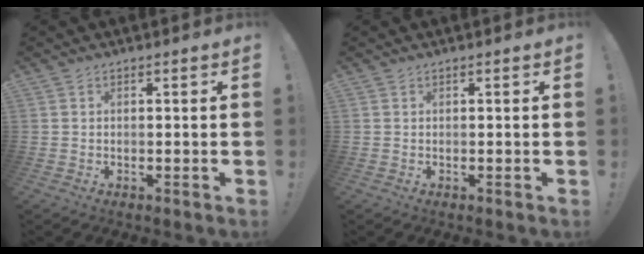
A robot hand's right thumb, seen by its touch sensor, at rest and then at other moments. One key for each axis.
{"total": 0.0}